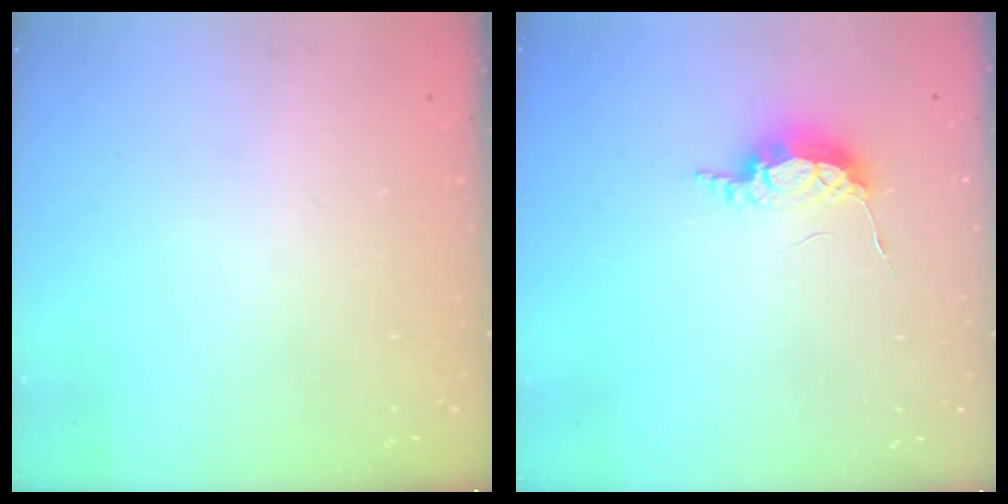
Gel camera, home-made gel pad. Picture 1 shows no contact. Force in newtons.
{"total": 6.4, "press": 6.4, "slide": 0.5}